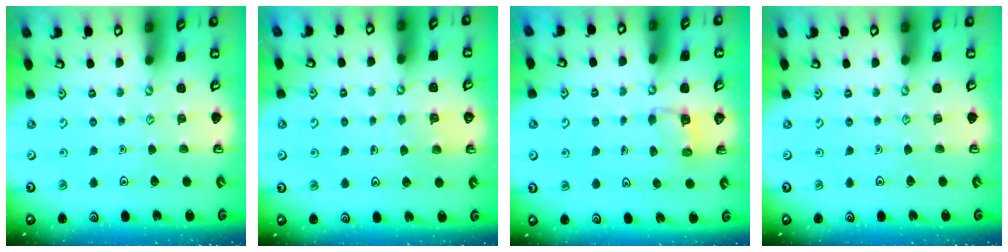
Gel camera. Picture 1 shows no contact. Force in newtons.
{"total": 2.2, "press": 2.2, "slide": 0.0}
{"total": 3.7, "press": 3.7, "slide": 0.4}
{"total": 0.0}